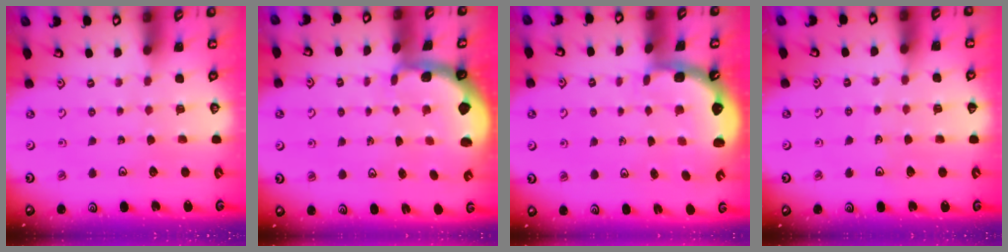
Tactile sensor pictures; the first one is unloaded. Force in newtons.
{"total": 1.1, "press": 1.0, "slide": 0.4}
{"total": 2.5, "press": 1.6, "slide": 1.9}
{"total": 3.6, "press": 3.6, "slide": 0.4}